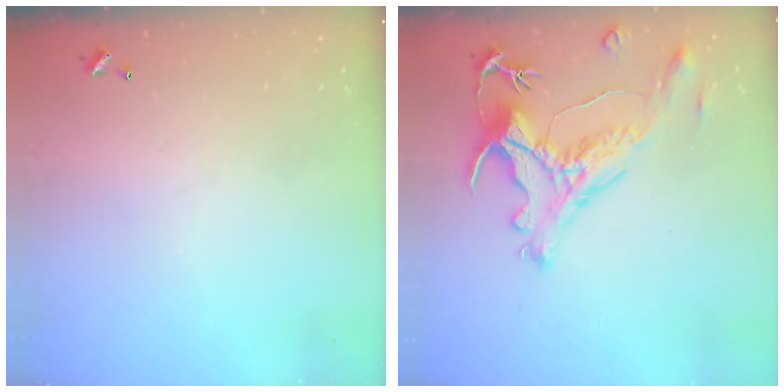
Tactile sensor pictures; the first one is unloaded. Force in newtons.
{"total": 1.9, "press": 1.4, "slide": 1.2}